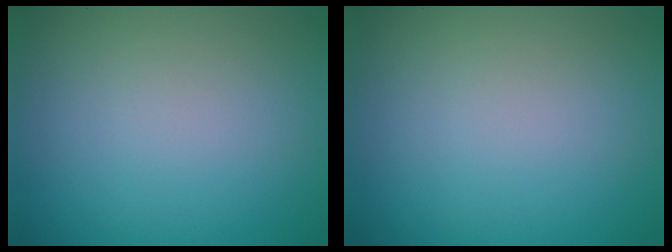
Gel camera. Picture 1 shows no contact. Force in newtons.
{"total": 0.0}